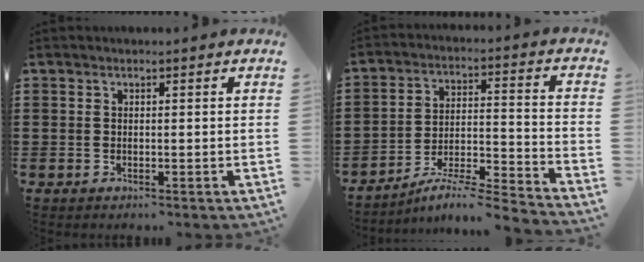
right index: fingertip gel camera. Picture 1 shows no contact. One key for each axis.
{"total": 5.6, "fx": -5.1, "fy": -0.2, "fz": 2.2, "tx": -0.036, "ty": -0.011, "tz": -0.100}